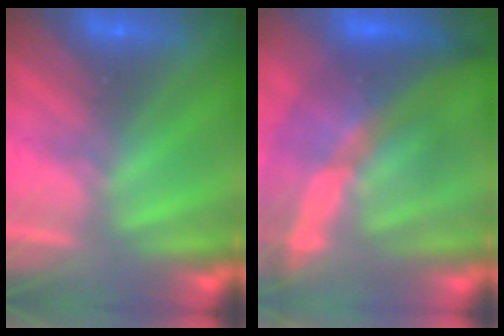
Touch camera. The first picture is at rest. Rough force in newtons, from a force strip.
{"total": 11.6}